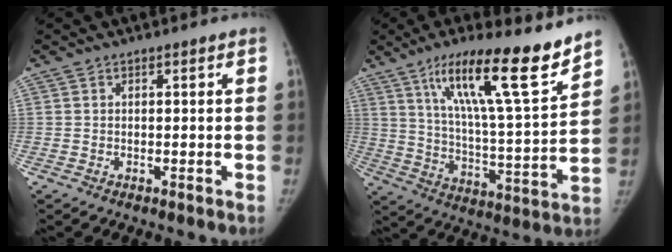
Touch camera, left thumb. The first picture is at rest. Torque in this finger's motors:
{"motor_torque": [0.90, -0.27, 1.39, -1.39, 0.53]}